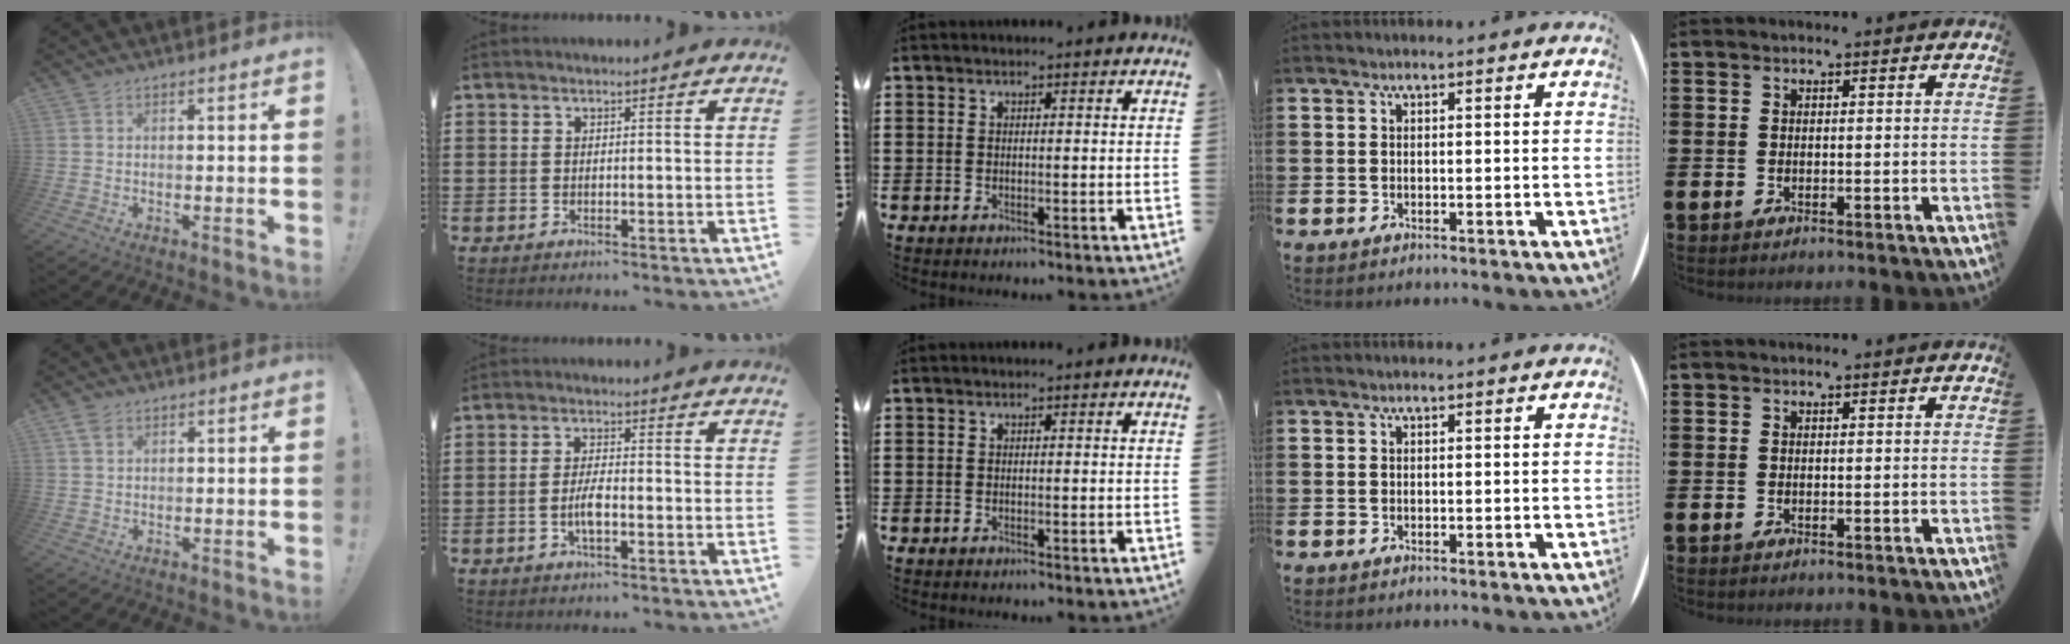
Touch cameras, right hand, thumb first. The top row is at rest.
{"thumb": {"total": 2.4, "force": [1.5, 1.5, 1.2], "torque": [-0.010, -0.004, 0.025]}, "index": {"total": 3.6, "force": [-1.1, 1.0, 3.2], "torque": [-0.072, -0.001, -0.025]}}